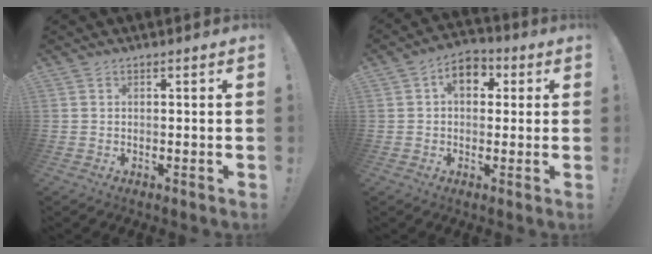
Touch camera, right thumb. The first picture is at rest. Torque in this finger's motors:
{"motor_torque": [0.97, 1.25, 0.54, 0.16, 0.00]}